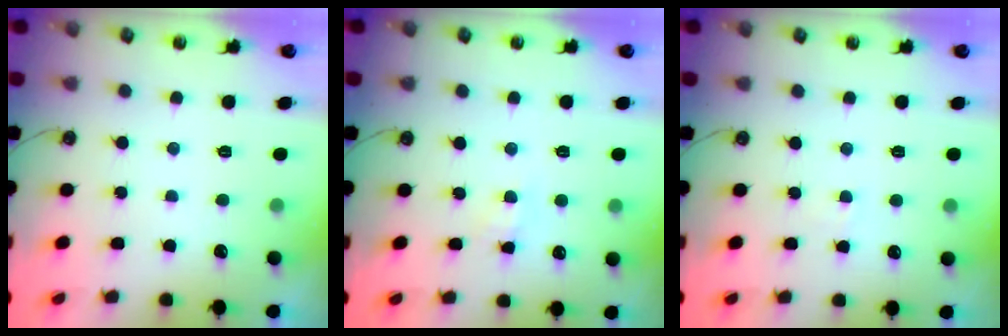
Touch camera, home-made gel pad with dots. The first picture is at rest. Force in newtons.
{"total": 5.3, "press": 5.3, "slide": 0.6}
{"total": 2.7, "press": 2.6, "slide": 0.4}